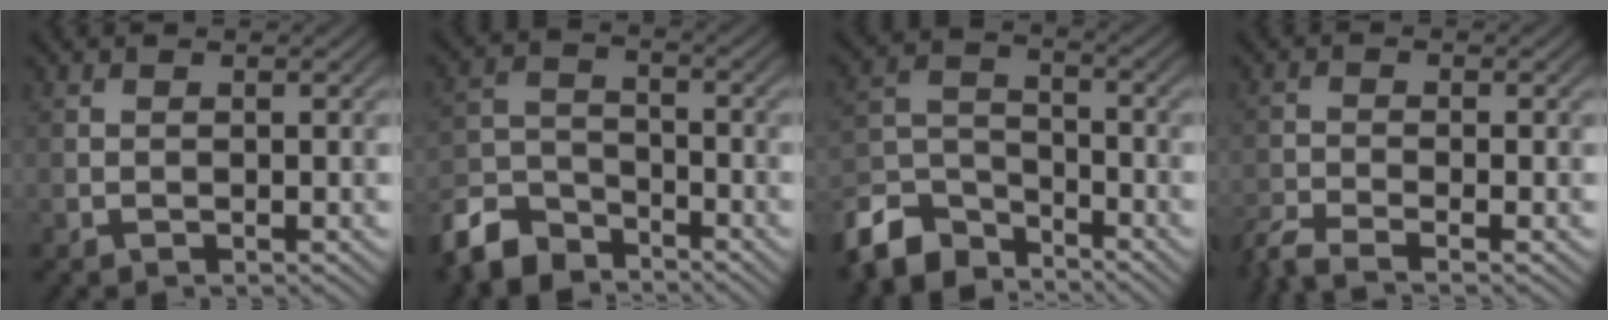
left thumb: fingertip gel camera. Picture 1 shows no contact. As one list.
[{"total": 7.7, "force": [-6.2, 3.5, 2.8], "torque": [-0.067, -0.007, -0.140]}, {"total": 9.1, "force": [-7.3, 4.0, 3.5], "torque": [-0.080, -0.007, -0.160]}, {"total": 3.8, "force": [-3.1, 0.5, 2.2], "torque": [-0.042, -0.010, -0.074]}]